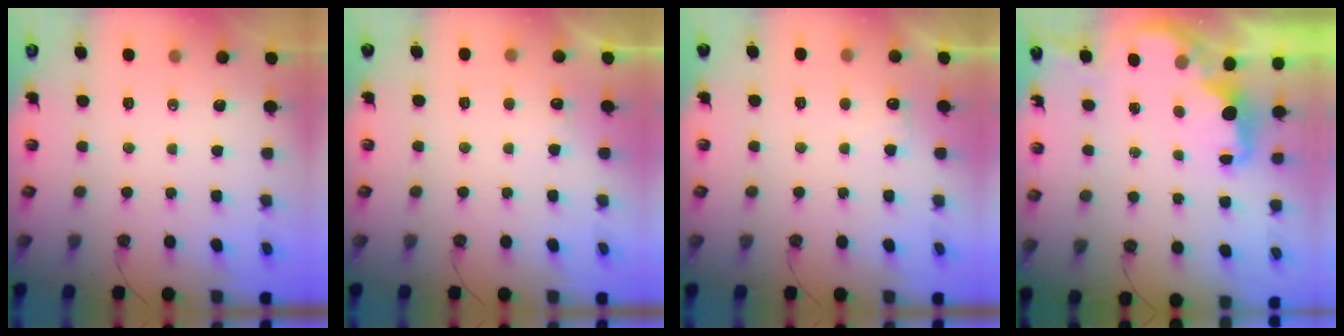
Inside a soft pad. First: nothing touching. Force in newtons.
{"total": 5.1, "press": 4.9, "slide": 1.3}
{"total": 5.6, "press": 5.5, "slide": 1.2}
{"total": 2.1, "press": 2.0, "slide": 0.8}